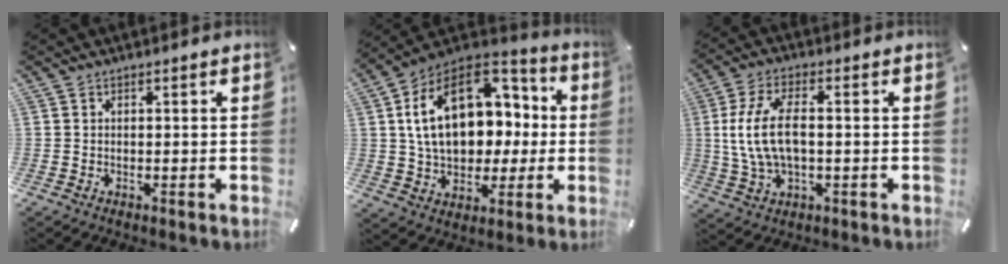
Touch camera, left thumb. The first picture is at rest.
{"total": 21.3, "force": [4.1, 15.3, 14.2], "torque": [-0.255, 0.002, 0.077]}
{"total": 11.5, "force": [0.3, 5.9, 9.8], "torque": [-0.212, 0.000, 0.005]}